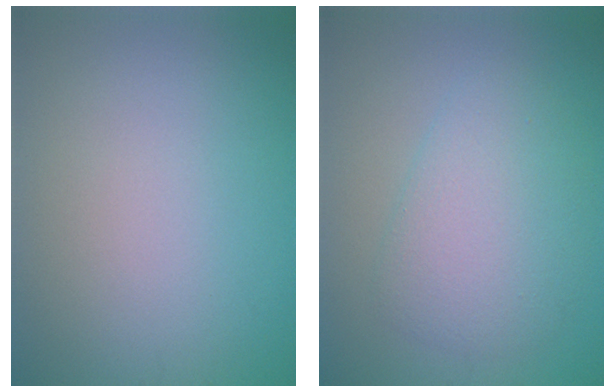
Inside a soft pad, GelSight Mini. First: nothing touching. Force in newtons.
{"total": 4.6, "press": 4.6, "slide": 0.0}